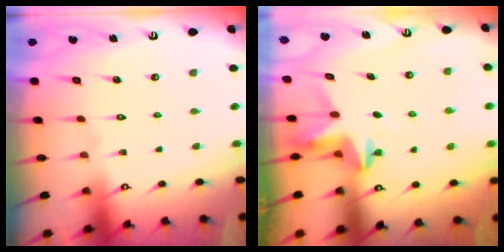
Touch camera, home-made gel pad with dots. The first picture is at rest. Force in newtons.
{"total": 3.3, "press": 3.3, "slide": 0.4}